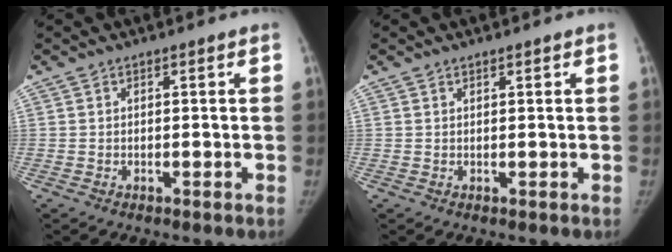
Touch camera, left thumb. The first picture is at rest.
{"total": 0.5, "force": [0.5, 0.1, 0.2], "torque": [-0.005, -0.003, 0.009]}